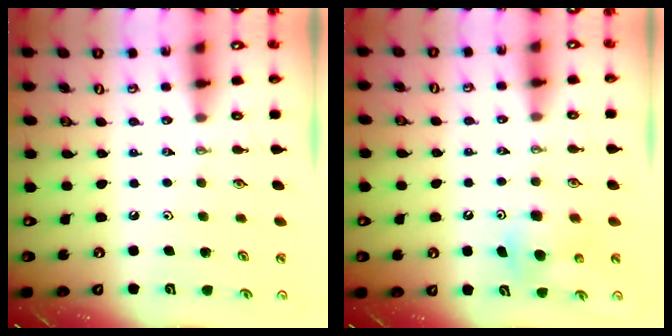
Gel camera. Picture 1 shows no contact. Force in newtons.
{"total": 7.0, "press": 6.9, "slide": 0.5}